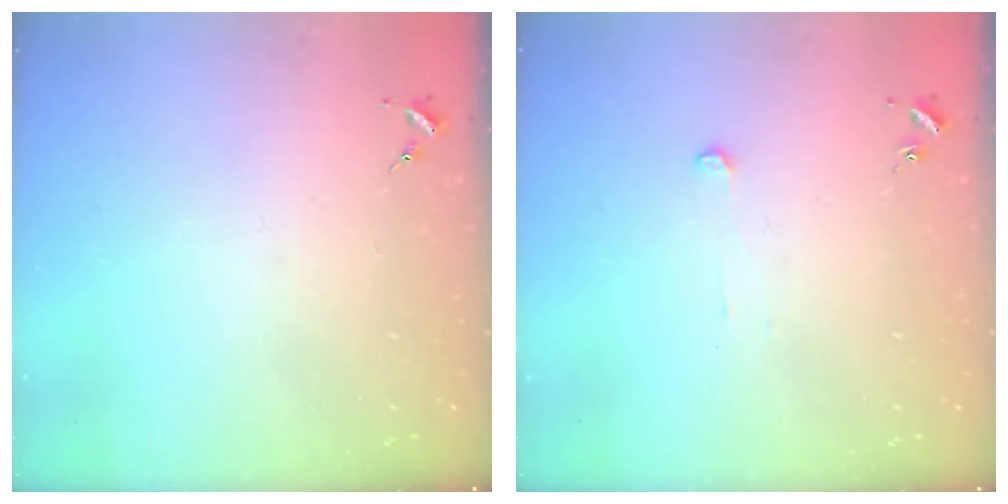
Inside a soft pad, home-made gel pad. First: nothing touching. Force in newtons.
{"total": 2.6, "press": 2.6, "slide": 0.2}